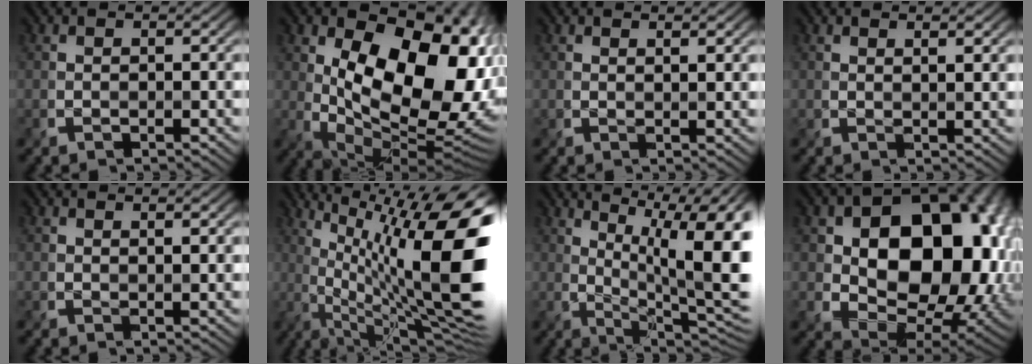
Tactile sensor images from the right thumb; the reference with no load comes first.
{"total": 17.6, "force": [3.4, 10.3, 13.9], "torque": [-0.203, -0.010, 0.061]}
{"total": 1.4, "force": [1.0, 0.3, 0.9], "torque": [-0.017, -0.002, 0.016]}
{"total": 1.7, "force": [1.1, 0.3, 1.2], "torque": [-0.020, -0.003, 0.019]}
{"total": 1.1, "force": [0.9, 0.2, 0.6], "torque": [-0.012, -0.002, 0.014]}
{"total": 19.1, "force": [3.2, 6.0, 17.8], "torque": [-0.253, 0.015, 0.064]}
{"total": 14.6, "force": [3.5, 4.8, 13.3], "torque": [-0.176, 0.014, 0.055]}
{"total": 20.4, "force": [3.0, 15.0, 13.5], "torque": [-0.180, -0.008, 0.080]}